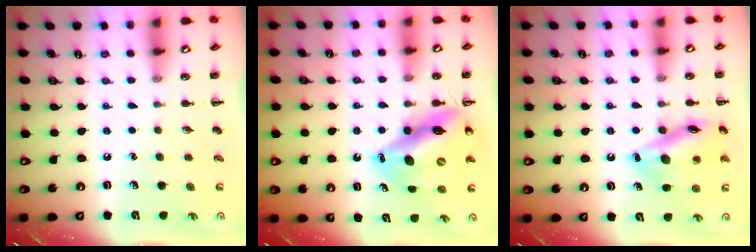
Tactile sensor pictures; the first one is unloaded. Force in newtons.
{"total": 14.7, "press": 14.0, "slide": 4.5}
{"total": 15.4, "press": 15.3, "slide": 1.5}